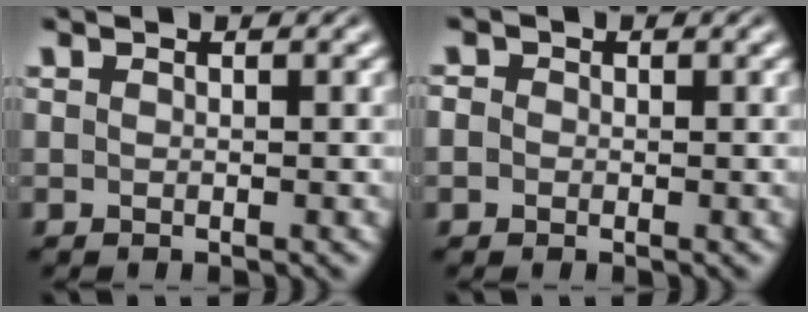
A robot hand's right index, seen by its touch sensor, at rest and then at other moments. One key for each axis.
{"total": 1.7, "fx": -0.3, "fy": 1.6, "fz": 0.5, "tx": -0.015, "ty": -0.005, "tz": -0.009}